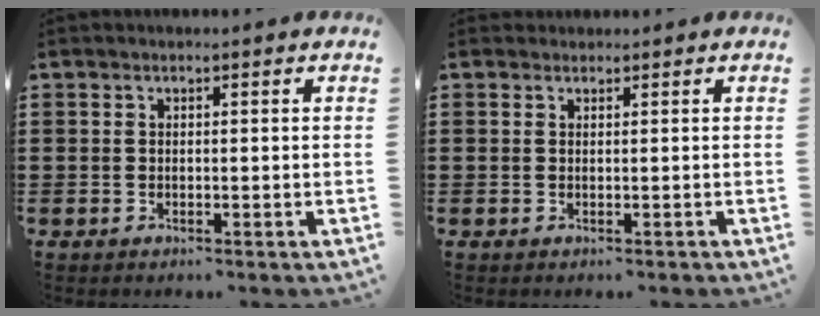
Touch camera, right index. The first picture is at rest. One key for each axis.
{"total": 0.8, "fx": 0.6, "fy": 0.5, "fz": -0.2, "tx": 0.003, "ty": 0.004, "tz": 0.012}